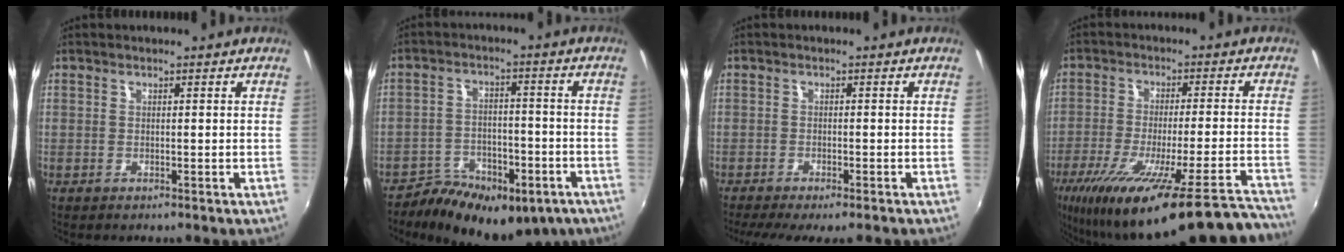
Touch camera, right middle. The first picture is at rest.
{"total": 18.5, "force": [-12.3, 9.6, 10.0], "torque": [-0.191, -0.013, -0.168]}
{"total": 7.2, "force": [-5.9, 0.9, 4.1], "torque": [-0.088, -0.030, -0.094]}
{"total": 28.5, "force": [-23.7, 1.9, 15.7], "torque": [-0.257, -0.084, -0.349]}